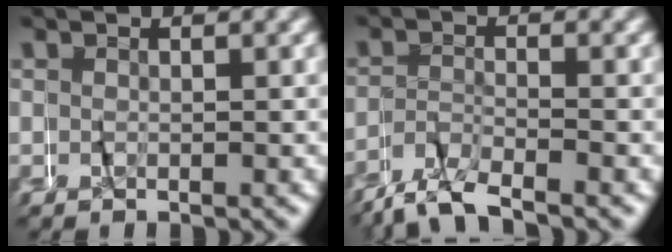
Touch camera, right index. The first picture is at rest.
{"total": 4.0, "force": [-3.9, -0.1, 1.0], "torque": [-0.021, 0.002, -0.071]}